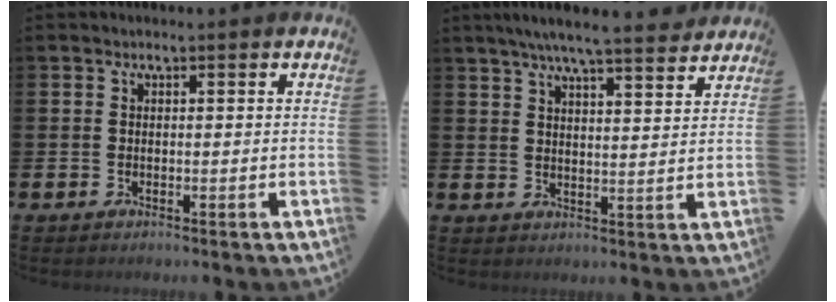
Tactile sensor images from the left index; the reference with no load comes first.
{"total": 6.6, "force": [6.2, 0.1, 2.3], "torque": [-0.051, -0.031, 0.108]}